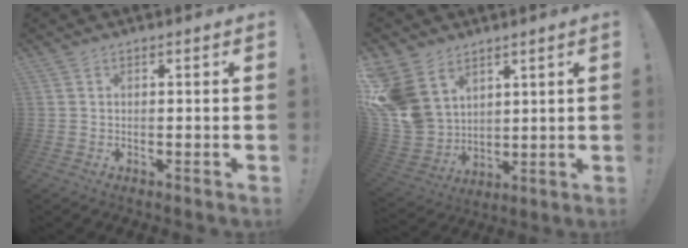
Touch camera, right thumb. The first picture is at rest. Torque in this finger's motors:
{"motor_torque": [0.44, 0.53, 1.01, 0.86, 0.12]}